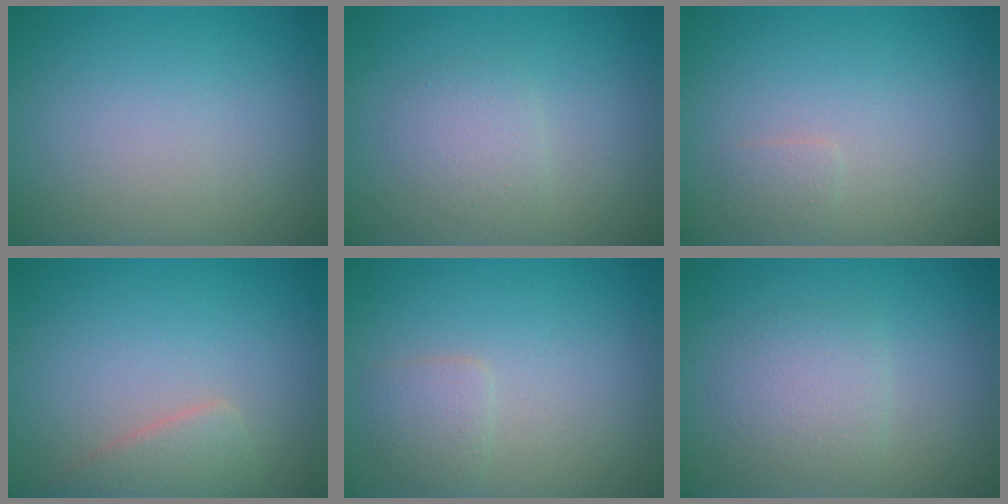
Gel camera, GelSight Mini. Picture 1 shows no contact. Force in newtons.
{"total": 1.7, "press": 1.7, "slide": 0.1}
{"total": 0.7, "press": 0.7, "slide": 0.1}
{"total": 2.3, "press": 2.3, "slide": 0.1}
{"total": 1.6, "press": 1.6, "slide": 0.1}
{"total": 2.3, "press": 2.3, "slide": 0.1}